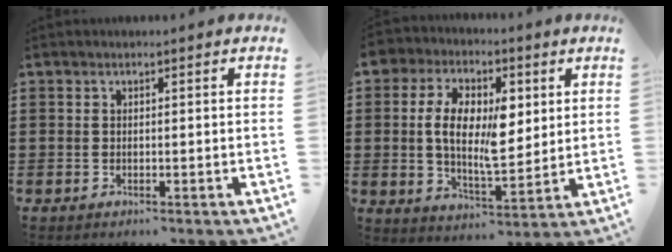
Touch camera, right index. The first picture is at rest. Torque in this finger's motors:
{"motor_torque": [2.14, 0.00, 1.05, 0.21]}